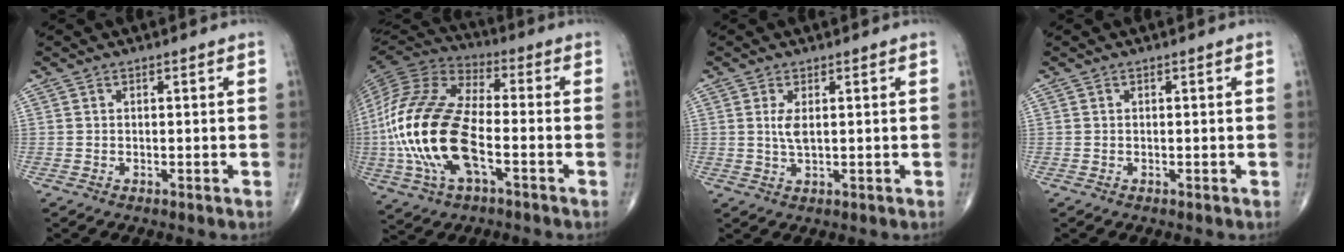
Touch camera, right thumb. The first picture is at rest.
{"total": 22.4, "force": [-4.6, 10.7, 19.1], "torque": [-0.418, 0.015, -0.084]}
{"total": 2.8, "force": [0.5, 1.0, 2.5], "torque": [-0.055, -0.004, 0.015]}
{"total": 0.0}